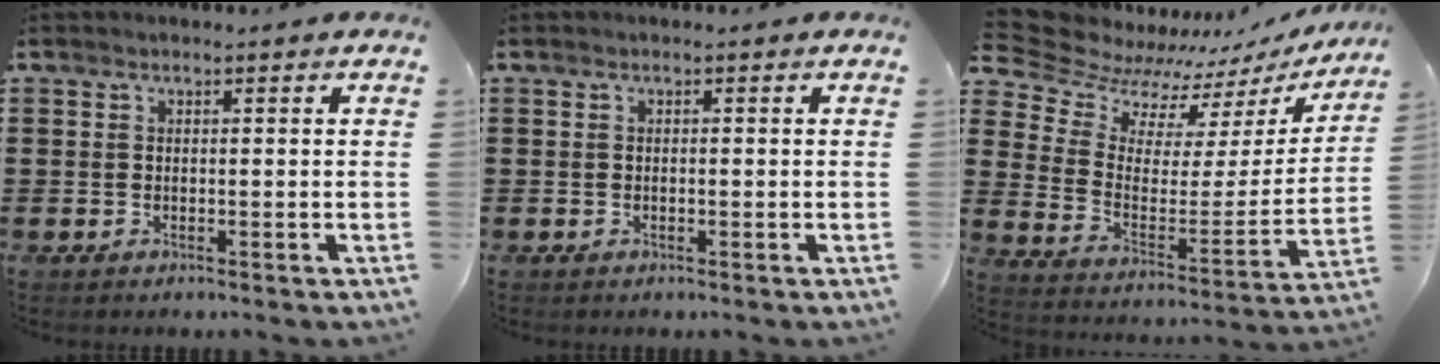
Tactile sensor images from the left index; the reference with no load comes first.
{"total": 0.0}
{"total": 8.2, "force": [7.3, 3.3, 1.9], "torque": [-0.075, -0.055, 0.126]}